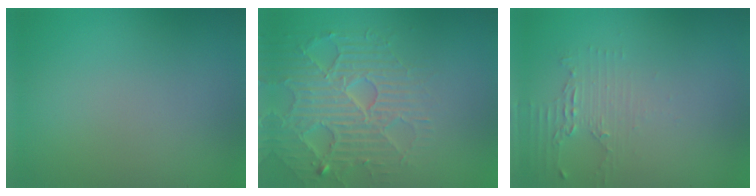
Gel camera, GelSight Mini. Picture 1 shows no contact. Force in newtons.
{"total": 4.5, "press": 4.5, "slide": 0.6}
{"total": 1.9, "press": 1.3, "slide": 1.4}